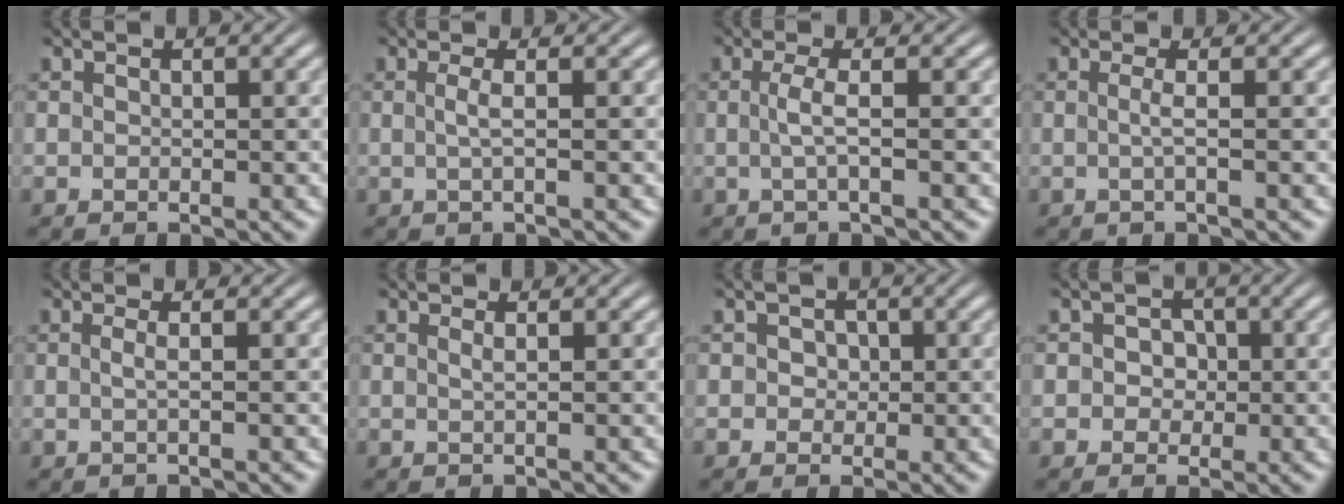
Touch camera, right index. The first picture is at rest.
{"total": 1.5, "force": [-0.2, -0.3, 1.4], "torque": [-0.033, -0.006, 0.001]}
{"total": 2.0, "force": [-0.3, -0.3, 2.0], "torque": [-0.042, -0.002, -0.002]}
{"total": 1.4, "force": [-0.4, -0.5, 1.3], "torque": [-0.030, -0.005, -0.004]}
{"total": 1.1, "force": [-0.1, -0.3, 1.1], "torque": [-0.027, -0.005, 0.001]}
{"total": 0.9, "force": [0.2, -0.4, 0.7], "torque": [-0.016, -0.007, 0.007]}
{"total": 1.7, "force": [0.0, 1.6, 0.4], "torque": [-0.007, -0.005, 0.001]}
{"total": 2.1, "force": [-0.4, 2.0, 0.5], "torque": [-0.004, -0.006, -0.008]}